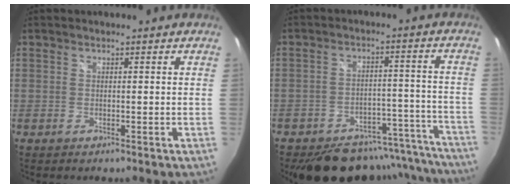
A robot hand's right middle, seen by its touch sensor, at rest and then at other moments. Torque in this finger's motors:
{"motor_torque": [1.05, -1.09, 0.20, 0.07]}